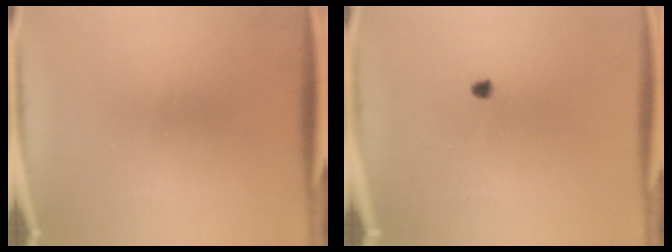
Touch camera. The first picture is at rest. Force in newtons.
{"total": 1.0}